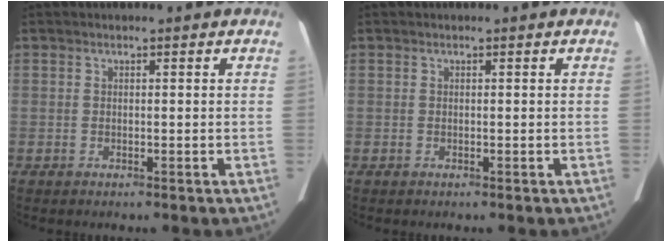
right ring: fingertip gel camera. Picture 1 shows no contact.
{"total": 0.0}